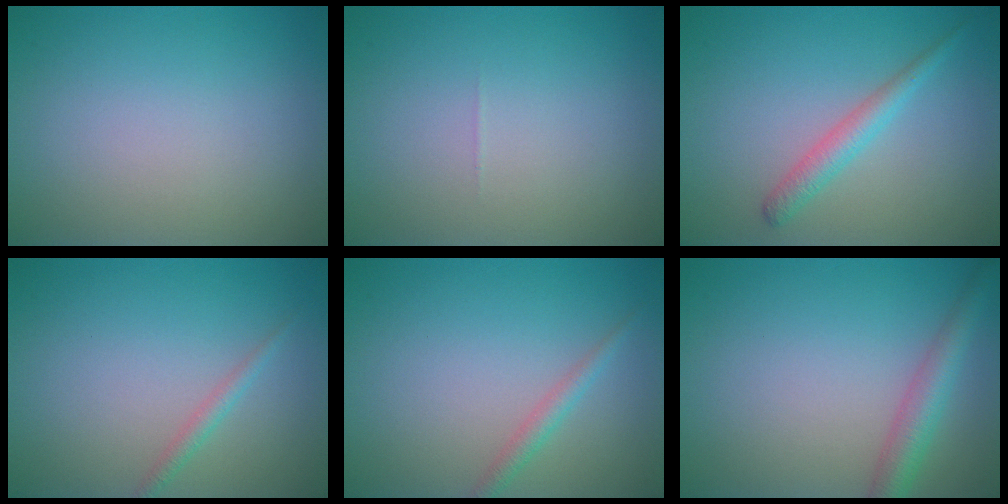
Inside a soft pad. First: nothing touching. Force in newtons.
{"total": 0.0}
{"total": 2.2, "press": 2.2, "slide": 0.0}
{"total": 1.2, "press": 1.2, "slide": 0.0}
{"total": 1.4, "press": 1.4, "slide": 0.1}
{"total": 3.4, "press": 3.4, "slide": 0.2}